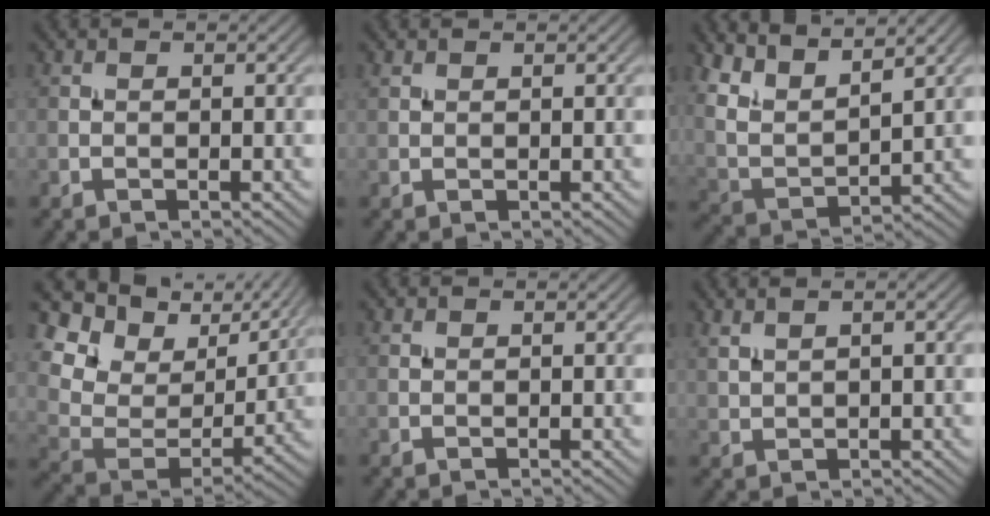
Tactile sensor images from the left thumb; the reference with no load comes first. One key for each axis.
{"total": 0.5, "fx": 0.5, "fy": 0.1, "fz": 0.2, "tx": -0.006, "ty": 0.002, "tz": 0.012}
{"total": 10.4, "fx": 7.7, "fy": 2.8, "fz": 6.5, "tx": -0.150, "ty": 0.000, "tz": 0.132}
{"total": 14.3, "fx": 8.5, "fy": 8.4, "fz": 7.7, "tx": -0.208, "ty": 0.013, "tz": 0.151}
{"total": 0.0}
{"total": 3.1, "fx": 1.9, "fy": 0.8, "fz": 2.3, "tx": -0.041, "ty": 0.002, "tz": 0.035}